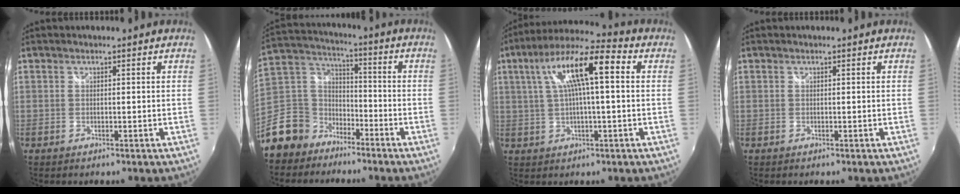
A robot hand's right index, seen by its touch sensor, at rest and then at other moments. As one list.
[{"total": 12.7, "force": [-8.7, 8.9, 2.2], "torque": [-0.086, 0.040, -0.165]}, {"total": 13.6, "force": [3.1, 3.0, 12.9], "torque": [-0.231, 0.029, 0.051]}, {"total": 0.0}]